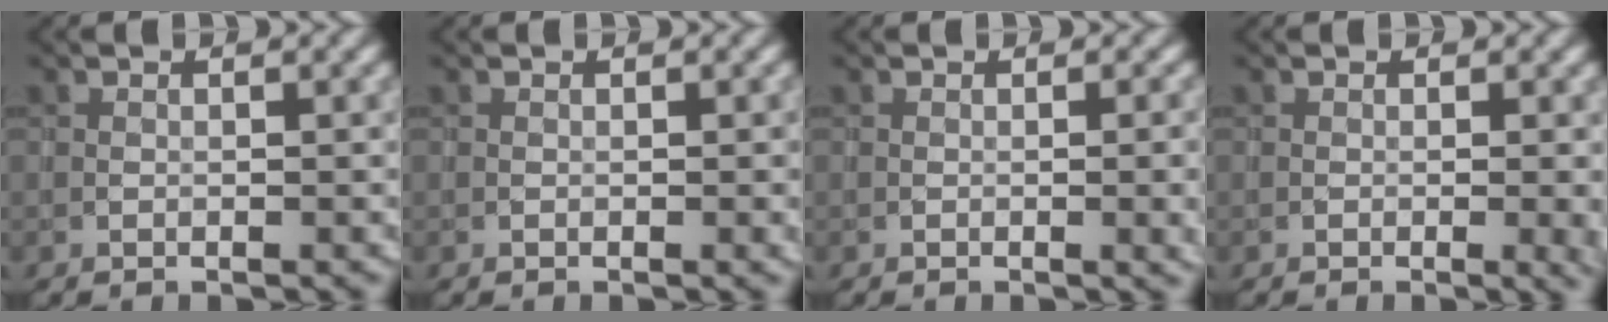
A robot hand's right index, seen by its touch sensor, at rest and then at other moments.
{"total": 0.9, "force": [-0.2, 0.3, 0.8], "torque": [-0.013, -0.003, 0.000]}
{"total": 3.4, "force": [-0.8, 1.3, 3.0], "torque": [-0.039, -0.008, 0.000]}
{"total": 2.3, "force": [-0.6, 0.7, 2.1], "torque": [-0.032, -0.007, -0.004]}